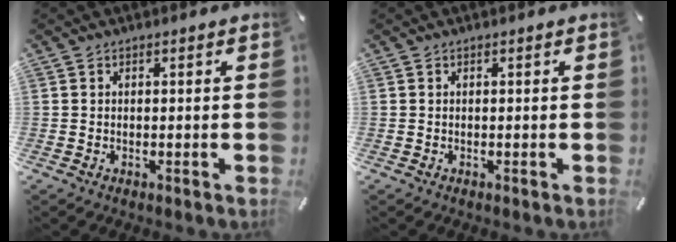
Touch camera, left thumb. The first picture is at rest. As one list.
[{"total": 0.0}]